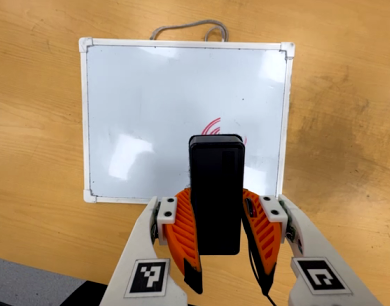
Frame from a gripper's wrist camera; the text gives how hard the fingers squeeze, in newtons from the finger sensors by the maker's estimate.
{"total": 7.5, "left": 6.7, "right": 8.3}